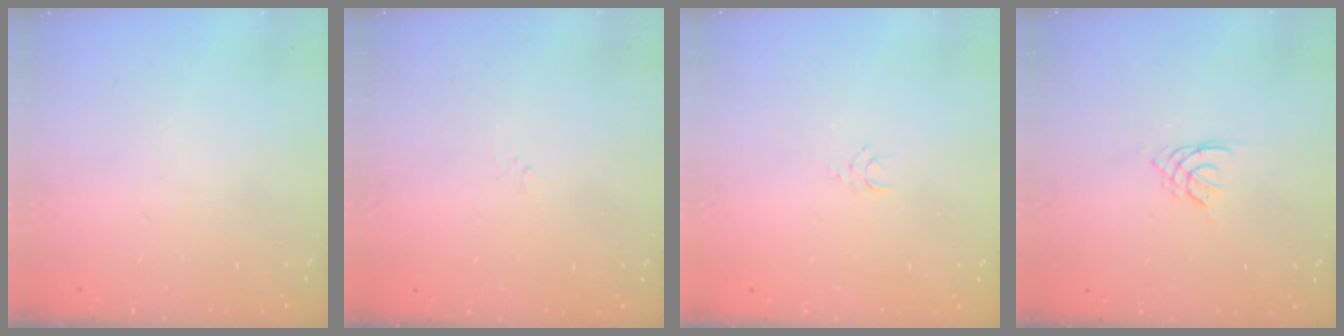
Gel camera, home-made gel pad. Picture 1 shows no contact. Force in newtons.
{"total": 1.3, "press": 1.2, "slide": 0.3}
{"total": 3.3, "press": 3.3, "slide": 0.4}
{"total": 1.8, "press": 1.8, "slide": 0.4}